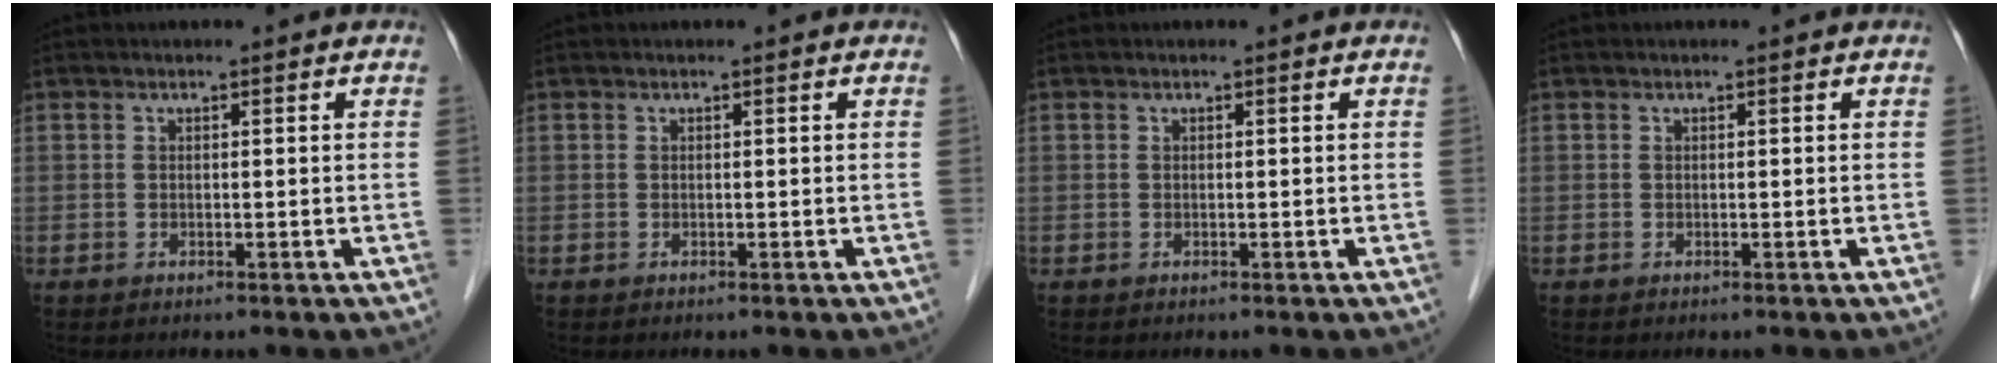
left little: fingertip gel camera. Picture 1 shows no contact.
{"total": 0.0}
{"total": 0.0}
{"total": 0.0}